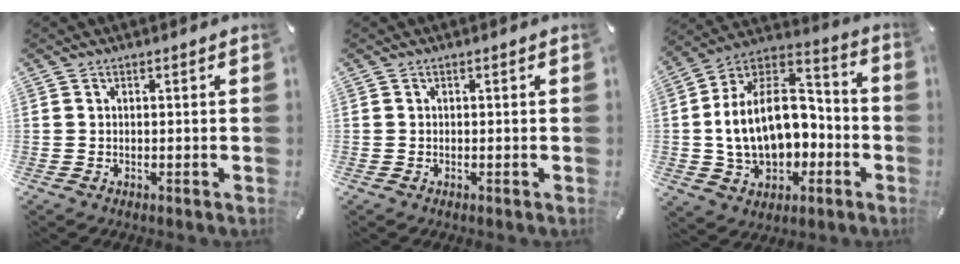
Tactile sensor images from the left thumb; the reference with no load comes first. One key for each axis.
{"total": 0.0}
{"total": 19.8, "fx": -1.8, "fy": 14.6, "fz": 13.3, "tx": -0.234, "ty": 0.006, "tz": -0.022}